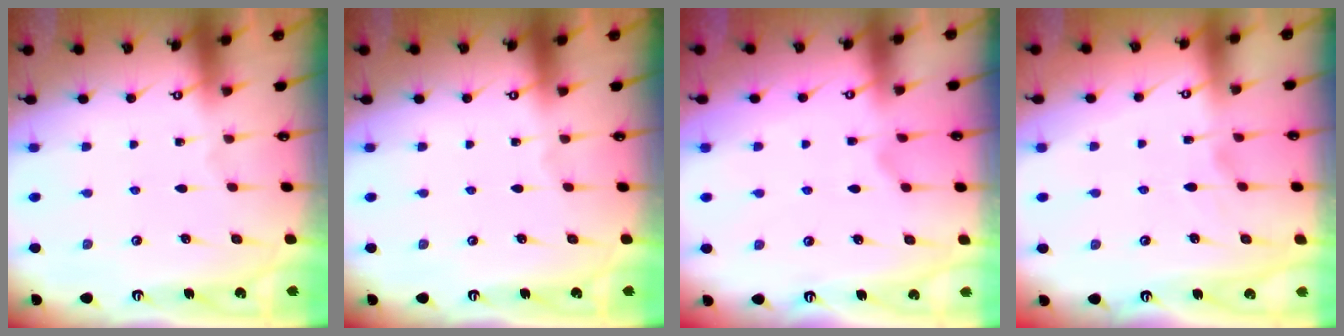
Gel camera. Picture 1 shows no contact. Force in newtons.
{"total": 0.0}
{"total": 0.7, "press": 0.4, "slide": 0.6}
{"total": 0.9, "press": 0.1, "slide": 0.9}